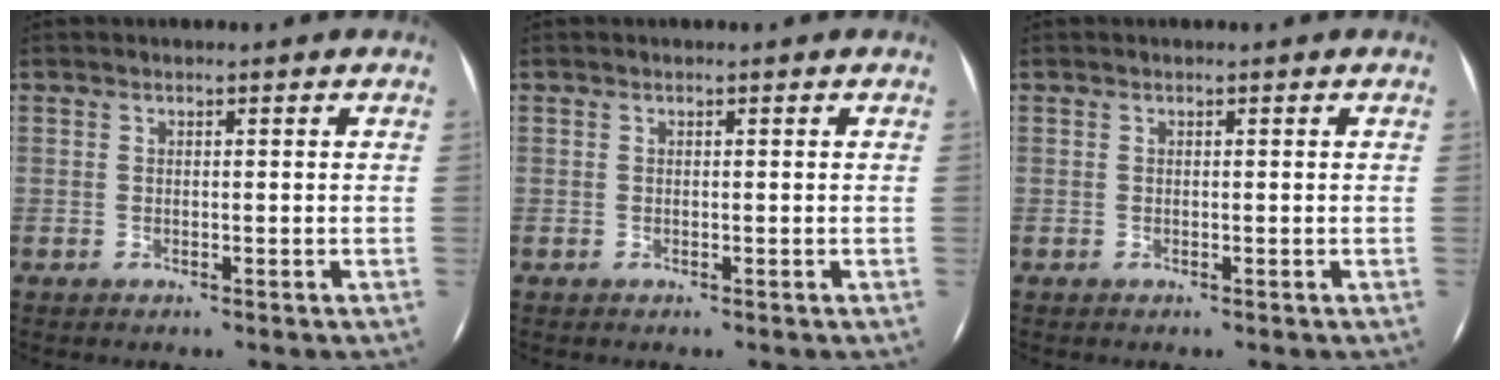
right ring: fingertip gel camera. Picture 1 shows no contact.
{"total": 0.0}
{"total": 0.0}